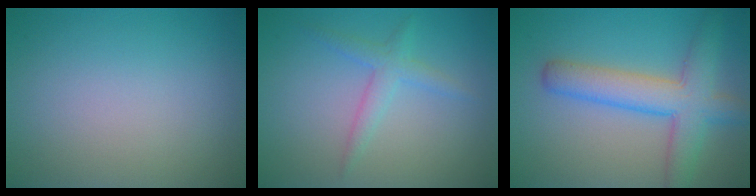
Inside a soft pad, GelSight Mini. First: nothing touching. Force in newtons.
{"total": 2.0, "press": 2.0, "slide": 0.1}
{"total": 6.1, "press": 6.1, "slide": 0.2}